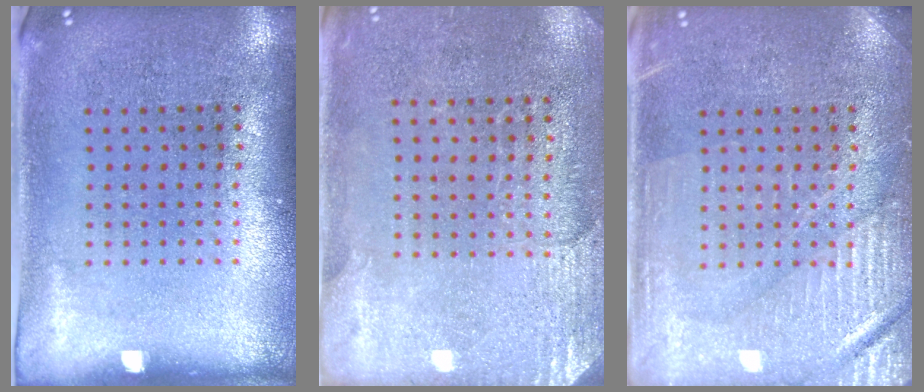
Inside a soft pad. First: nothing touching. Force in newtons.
{"total": 2.7, "press": 2.4, "slide": 1.2}
{"total": 4.1, "press": 4.1, "slide": 0.7}